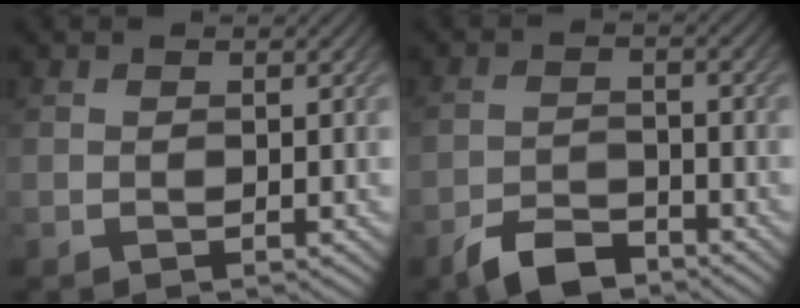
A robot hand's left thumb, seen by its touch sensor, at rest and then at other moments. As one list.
[{"total": 5.1, "force": [-4.1, 1.9, 2.4], "torque": [-0.042, -0.002, -0.080]}]